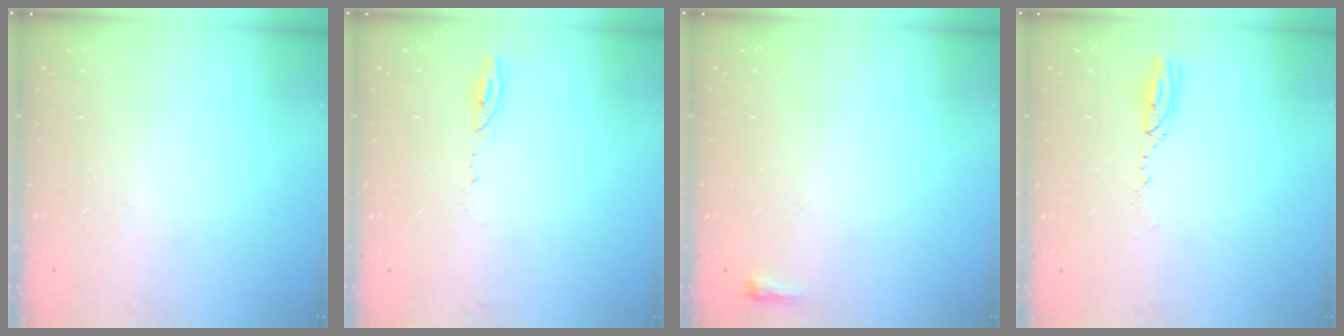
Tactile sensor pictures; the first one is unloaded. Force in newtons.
{"total": 3.3, "press": 3.3, "slide": 0.4}
{"total": 2.3, "press": 2.2, "slide": 0.7}
{"total": 3.3, "press": 3.2, "slide": 0.5}